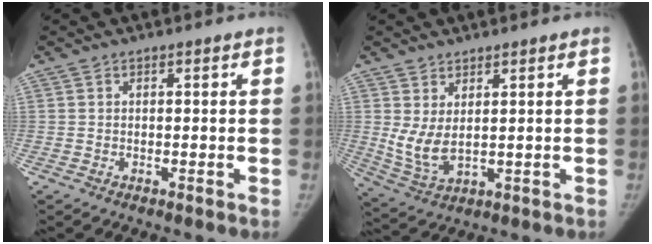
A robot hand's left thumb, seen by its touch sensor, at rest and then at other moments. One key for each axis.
{"total": 6.2, "fx": 1.5, "fy": 2.8, "fz": 5.3, "tx": -0.113, "ty": -0.018, "tz": 0.043}